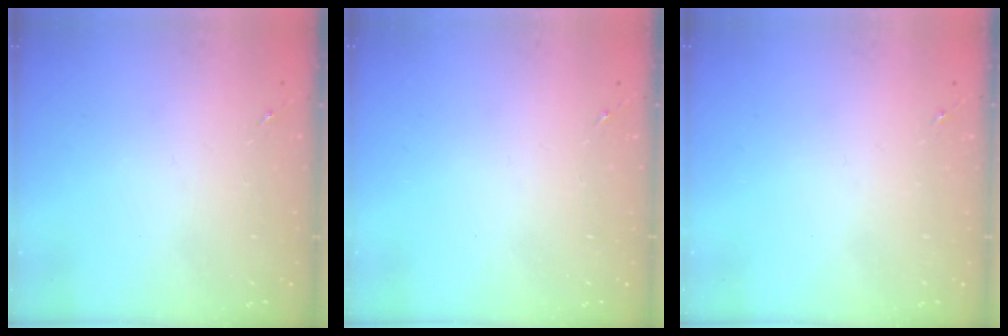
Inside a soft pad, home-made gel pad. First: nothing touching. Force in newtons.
{"total": 0.0}
{"total": 0.0}